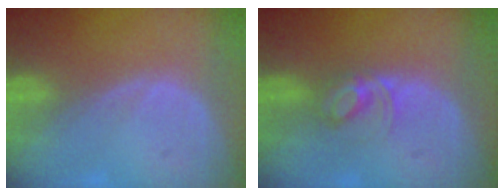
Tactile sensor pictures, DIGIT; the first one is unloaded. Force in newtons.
{"total": 3.9, "press": 3.9, "slide": 0.4}